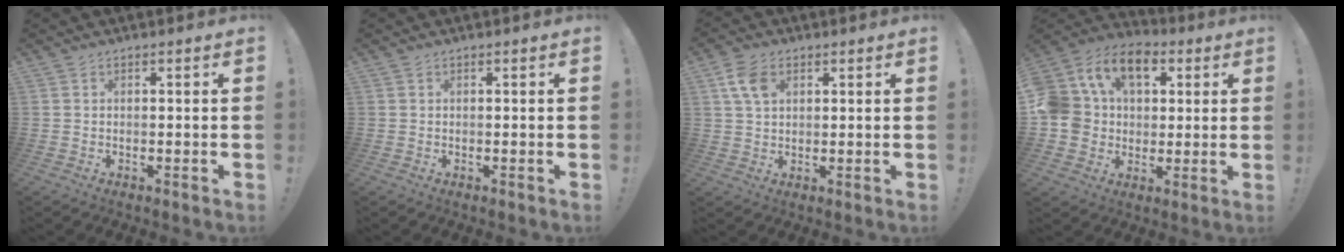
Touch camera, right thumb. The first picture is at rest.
{"total": 0.0}
{"total": 7.1, "force": [2.7, 4.9, 4.5], "torque": [-0.086, 0.002, 0.053]}
{"total": 16.7, "force": [6.0, 12.8, 8.9], "torque": [-0.167, -0.019, 0.114]}